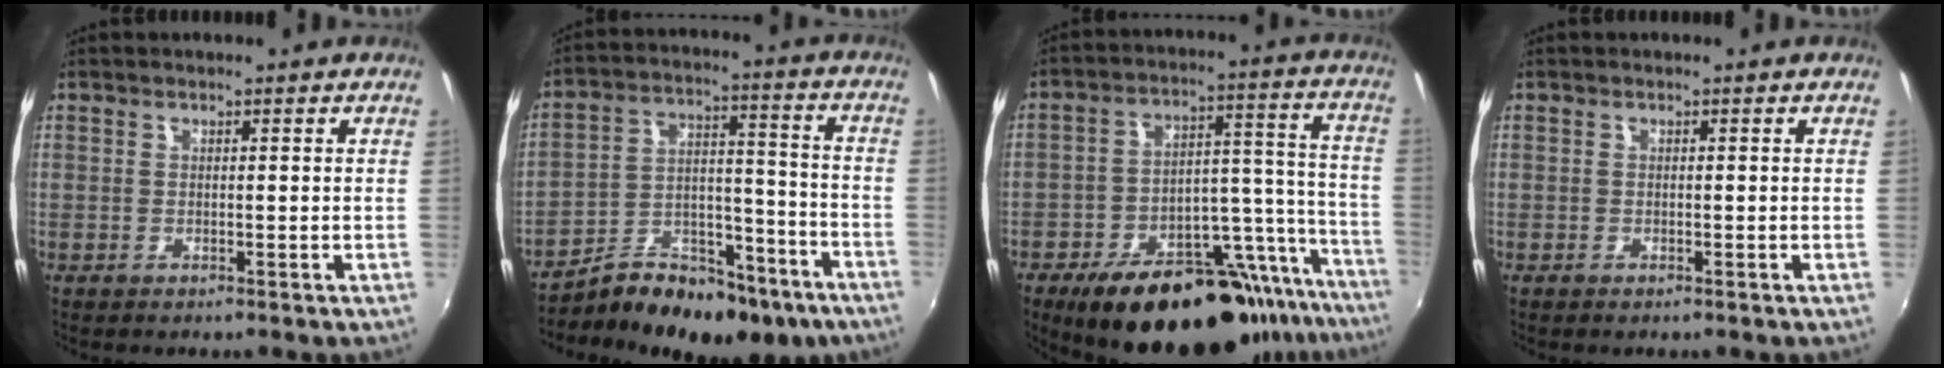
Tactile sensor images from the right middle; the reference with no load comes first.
{"total": 18.8, "force": [-13.7, 8.6, 9.5], "torque": [-0.151, 0.017, -0.198]}
{"total": 27.7, "force": [-21.9, 9.1, 14.2], "torque": [-0.183, 0.025, -0.302]}
{"total": 0.0}